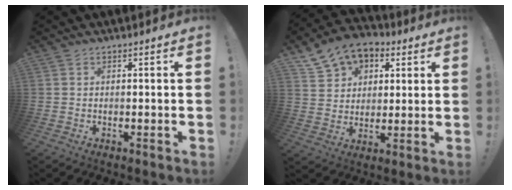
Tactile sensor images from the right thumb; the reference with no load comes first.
{"total": 11.2, "force": [6.3, 8.4, 3.9], "torque": [-0.067, -0.033, 0.127]}